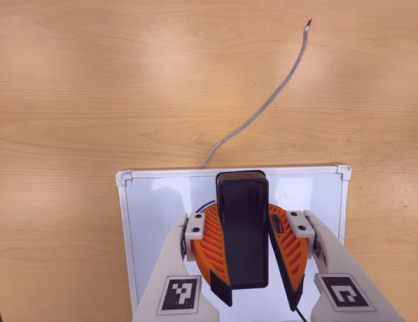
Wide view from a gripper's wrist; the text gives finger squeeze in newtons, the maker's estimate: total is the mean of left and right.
{"total": 11.6, "left": 11.5, "right": 11.8}